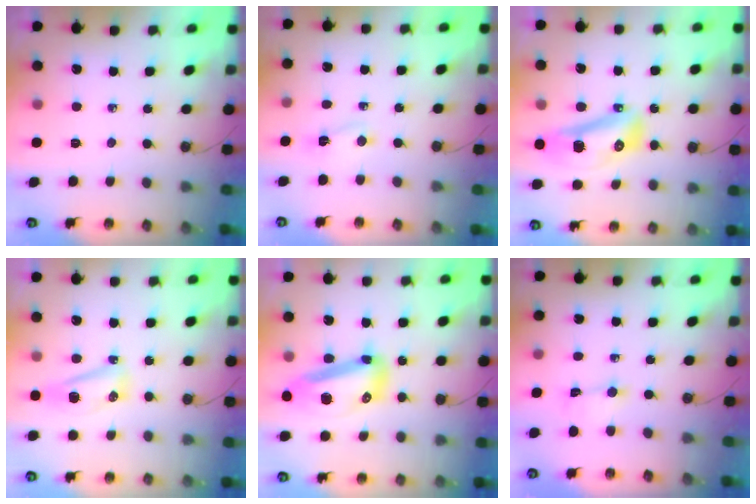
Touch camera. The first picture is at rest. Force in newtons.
{"total": 2.0, "press": 2.0, "slide": 0.4}
{"total": 13.5, "press": 13.4, "slide": 1.6}
{"total": 13.5, "press": 9.4, "slide": 9.7}
{"total": 15.9, "press": 15.5, "slide": 3.6}
{"total": 1.5, "press": 1.4, "slide": 0.6}